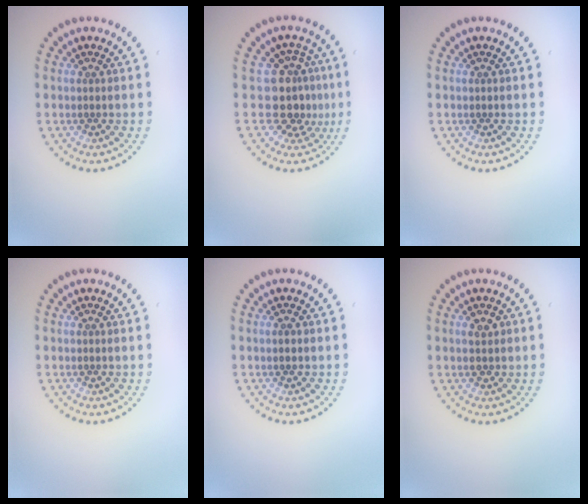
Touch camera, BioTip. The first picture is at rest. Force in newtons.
{"total": 3.8, "press": 2.9, "slide": 2.4}
{"total": 0.0}
{"total": 0.0}
{"total": 1.0, "press": 1.0, "slide": 0.0}
{"total": 1.6, "press": 1.5, "slide": 0.1}